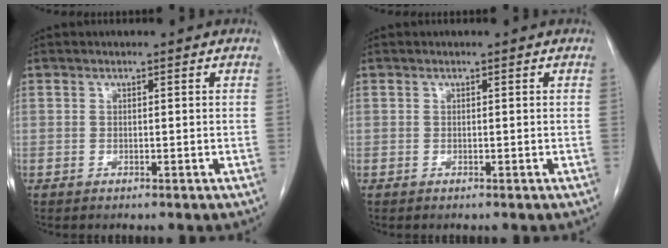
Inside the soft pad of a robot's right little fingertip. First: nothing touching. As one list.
[{"total": 0.0}]